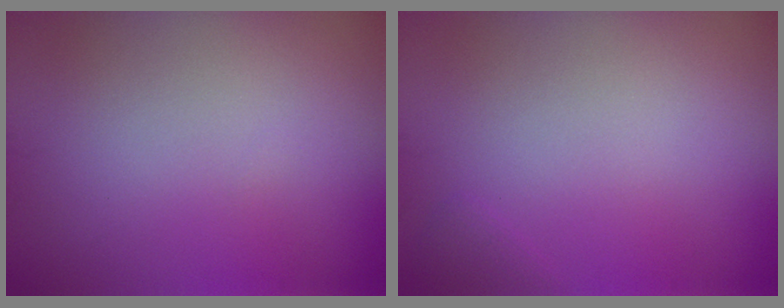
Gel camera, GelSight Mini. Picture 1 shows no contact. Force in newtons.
{"total": 0.5, "press": 0.5, "slide": 0.0}